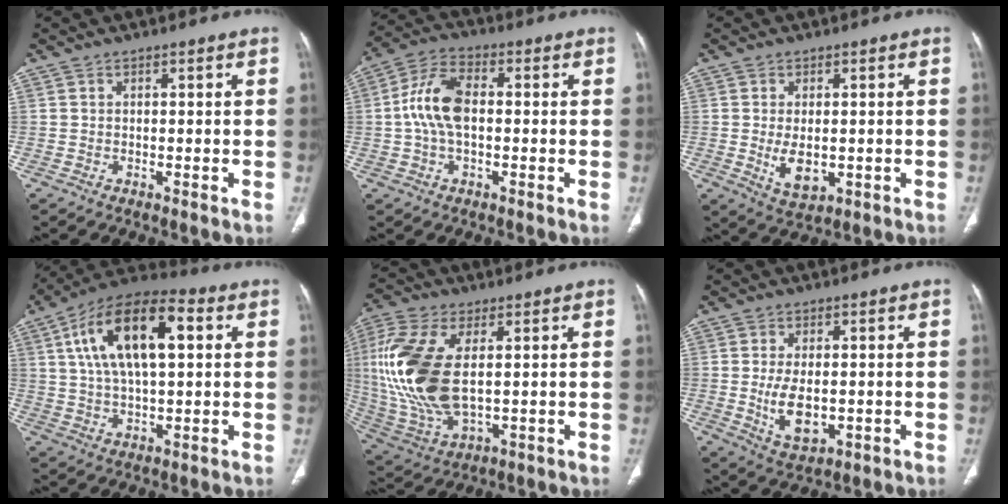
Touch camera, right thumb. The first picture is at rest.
{"total": 9.6, "force": [0.0, 5.3, 8.0], "torque": [-0.167, 0.026, -0.007]}
{"total": 5.7, "force": [-0.7, 3.2, 4.7], "torque": [-0.077, -0.013, -0.001]}
{"total": 18.7, "force": [5.0, 8.4, 15.9], "torque": [-0.271, 0.018, 0.080]}
{"total": 19.9, "force": [2.2, 10.3, 16.9], "torque": [-0.387, -0.013, 0.051]}
{"total": 7.6, "force": [-0.8, 4.1, 6.3], "torque": [-0.110, -0.013, -0.001]}